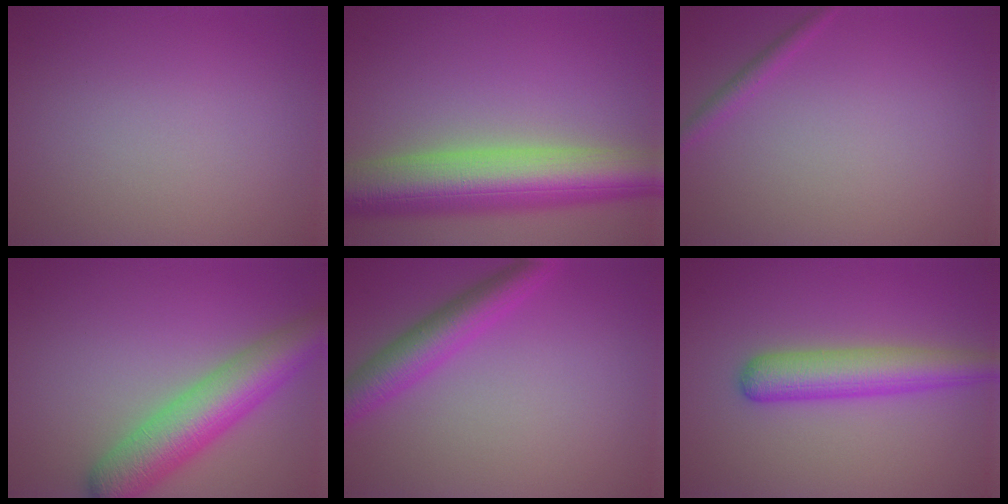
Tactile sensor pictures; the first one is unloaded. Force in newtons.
{"total": 10.2, "press": 10.2, "slide": 0.6}
{"total": 1.1, "press": 1.1, "slide": 0.0}
{"total": 7.2, "press": 7.2, "slide": 0.2}
{"total": 4.2, "press": 4.2, "slide": 0.1}
{"total": 4.6, "press": 4.6, "slide": 0.2}